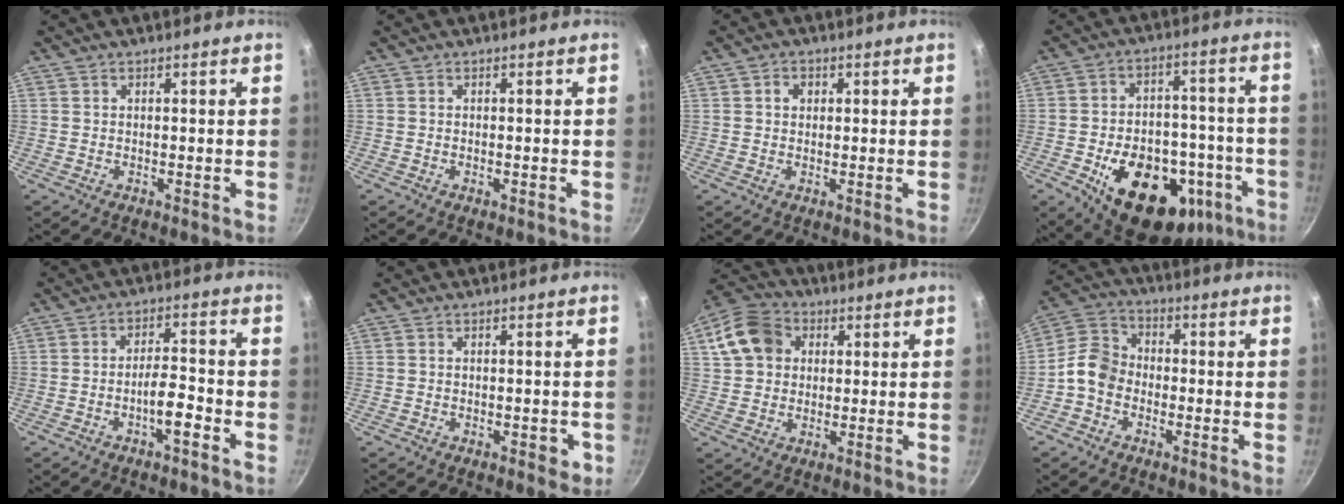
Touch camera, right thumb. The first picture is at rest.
{"total": 0.6, "force": [-0.2, 0.2, 0.5], "torque": [-0.008, 0.001, -0.003]}
{"total": 2.4, "force": [0.6, 2.0, 1.2], "torque": [-0.007, 0.002, 0.008]}
{"total": 25.3, "force": [-11.2, 15.5, 16.6], "torque": [-0.196, 0.042, -0.141]}
{"total": 5.4, "force": [-2.8, 1.4, 4.3], "torque": [-0.070, 0.029, -0.047]}
{"total": 2.3, "force": [-0.8, 1.3, 1.7], "torque": [-0.011, 0.006, -0.007]}
{"total": 11.1, "force": [3.0, 9.0, 5.9], "torque": [-0.085, 0.017, 0.039]}
{"total": 7.4, "force": [-2.4, 5.8, 3.9], "torque": [-0.056, 0.033, -0.069]}